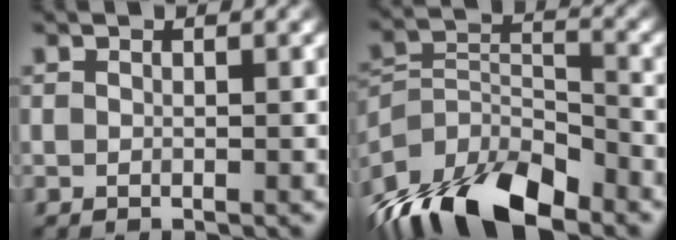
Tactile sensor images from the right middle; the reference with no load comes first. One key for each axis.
{"total": 12.1, "fx": -9.3, "fy": 4.5, "fz": 6.2, "tx": -0.118, "ty": -0.001, "tz": -0.173}